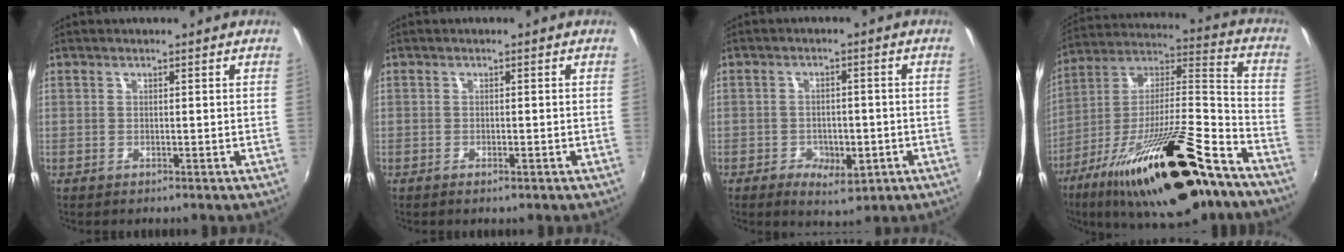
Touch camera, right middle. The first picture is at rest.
{"total": 1.0, "force": [-0.6, 0.3, 0.7], "torque": [-0.010, 0.000, -0.010]}
{"total": 6.9, "force": [-3.4, 4.2, 4.4], "torque": [-0.093, -0.003, -0.045]}
{"total": 28.9, "force": [-18.6, 7.0, 21.0], "torque": [-0.346, -0.026, -0.293]}